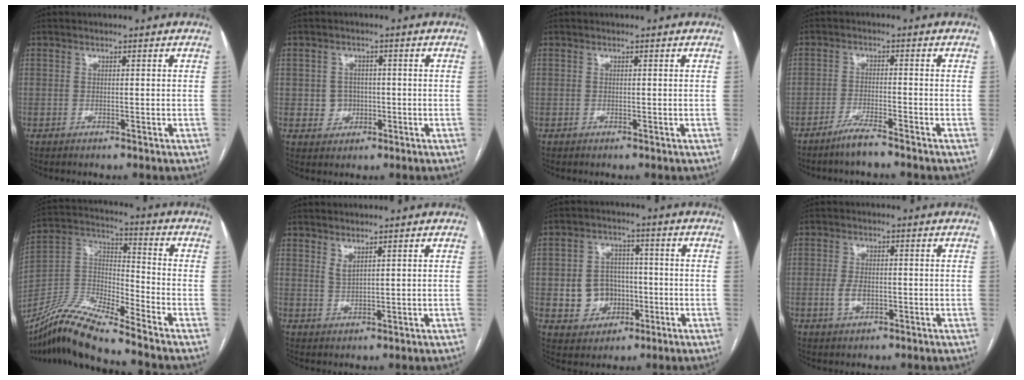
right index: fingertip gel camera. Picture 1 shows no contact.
{"total": 3.3, "force": [-0.4, 3.2, 0.8], "torque": [-0.006, 0.008, 0.000]}
{"total": 0.0}
{"total": 3.6, "force": [-3.1, -0.2, 1.9], "torque": [-0.042, -0.006, -0.063]}
{"total": 13.8, "force": [-12.0, 0.5, 6.7], "torque": [-0.133, 0.008, -0.230]}
{"total": 1.8, "force": [1.3, 0.3, 1.1], "torque": [-0.023, -0.008, 0.032]}
{"total": 8.0, "force": [-1.3, 7.1, 3.4], "torque": [-0.066, 0.018, -0.012]}
{"total": 3.3, "force": [-0.6, 1.9, 2.7], "torque": [-0.054, 0.001, -0.008]}